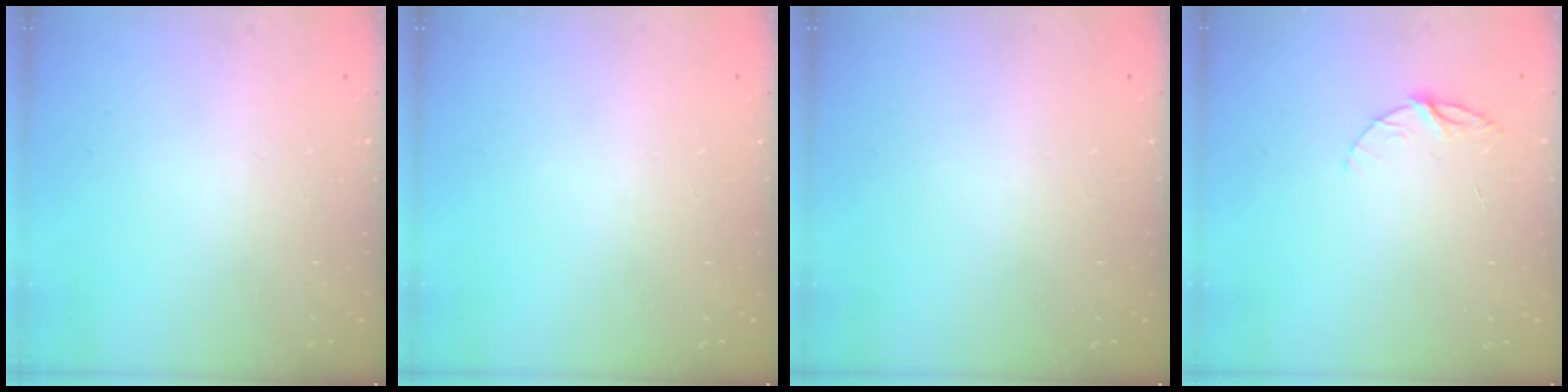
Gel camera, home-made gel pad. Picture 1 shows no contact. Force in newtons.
{"total": 0.0}
{"total": 0.0}
{"total": 6.0, "press": 6.0, "slide": 0.6}